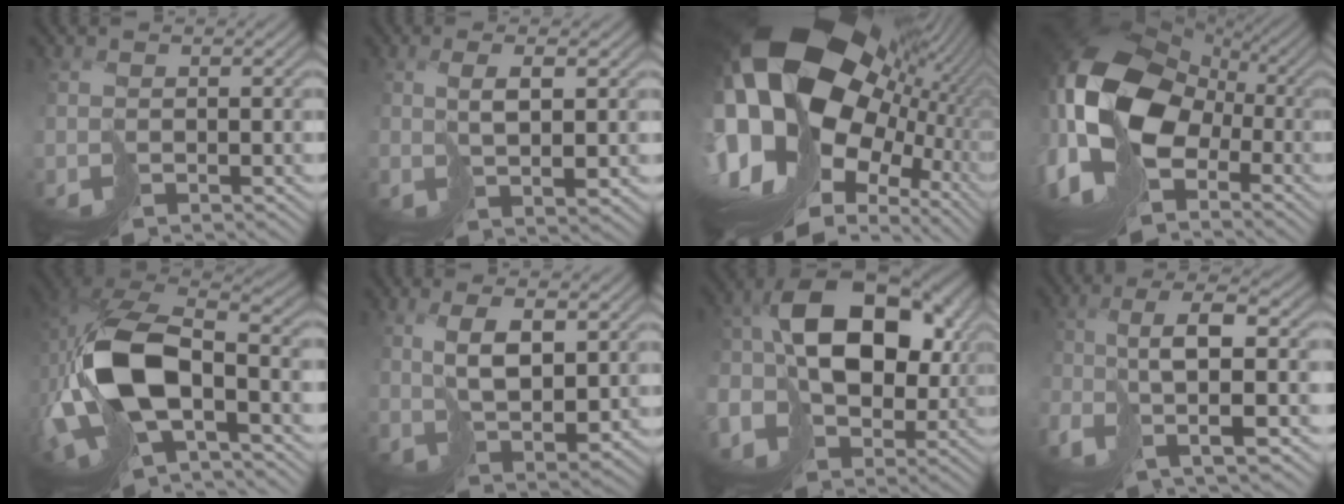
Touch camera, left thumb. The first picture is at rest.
{"total": 3.9, "force": [1.9, 0.4, 3.4], "torque": [-0.074, 0.001, 0.042]}
{"total": 22.1, "force": [4.3, 14.8, 15.9], "torque": [-0.352, -0.018, 0.084]}
{"total": 18.0, "force": [-0.6, 11.9, 13.5], "torque": [-0.312, -0.003, -0.017]}
{"total": 15.4, "force": [-1.9, 8.0, 13.0], "torque": [-0.313, -0.007, -0.022]}
{"total": 6.6, "force": [3.3, 2.3, 5.2], "torque": [-0.113, -0.002, 0.072]}
{"total": 15.5, "force": [-0.4, 10.9, 11.0], "torque": [-0.183, -0.011, -0.002]}
{"total": 7.9, "force": [-2.2, 1.7, 7.4], "torque": [-0.142, 0.003, -0.045]}